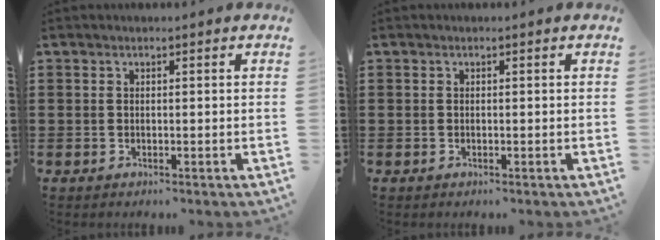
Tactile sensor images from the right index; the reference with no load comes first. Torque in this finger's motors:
{"motor_torque": [-0.16, 0.09, -0.01, -0.01]}